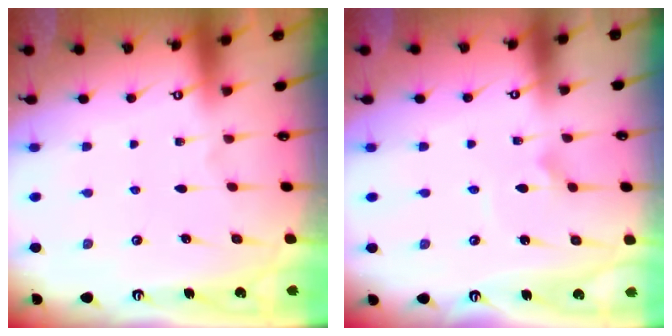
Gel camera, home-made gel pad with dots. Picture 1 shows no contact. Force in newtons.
{"total": 3.0, "press": 3.0, "slide": 0.2}